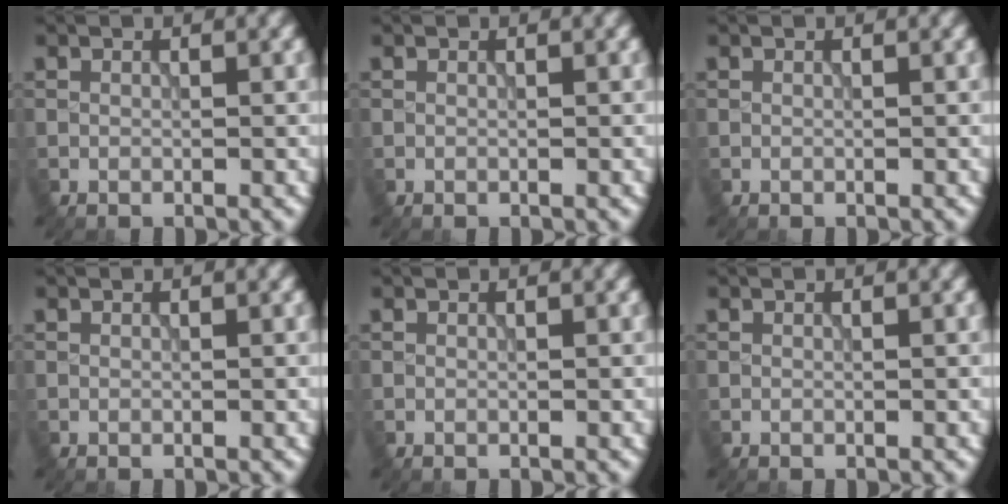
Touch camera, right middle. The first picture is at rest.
{"total": 0.0}
{"total": 0.0}
{"total": 0.0}
{"total": 0.0}
{"total": 0.0}